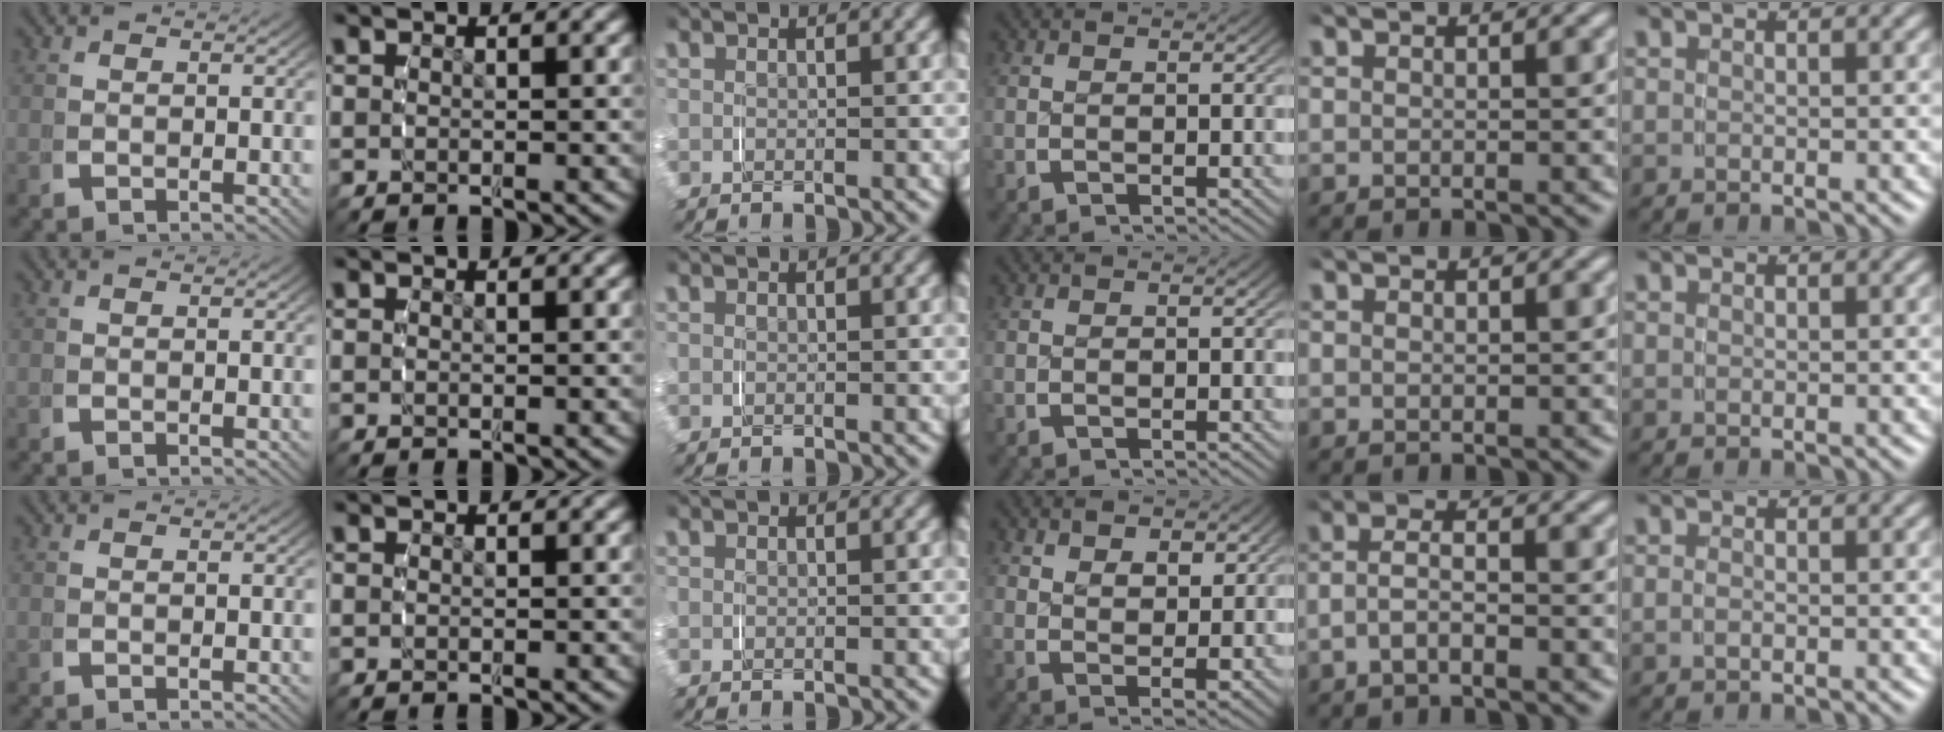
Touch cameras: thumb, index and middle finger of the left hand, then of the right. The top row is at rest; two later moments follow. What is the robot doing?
{"motion": "grasp_and_lifting", "object": "scarf"}